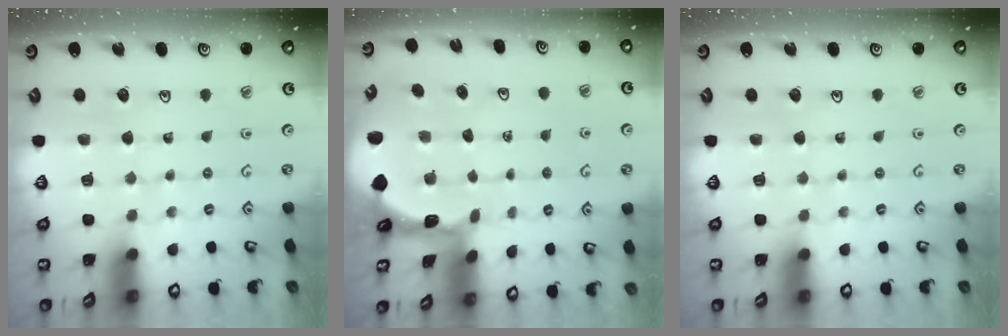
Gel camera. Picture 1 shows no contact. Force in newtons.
{"total": 0.9, "press": 0.9, "slide": 0.2}
{"total": 0.0}